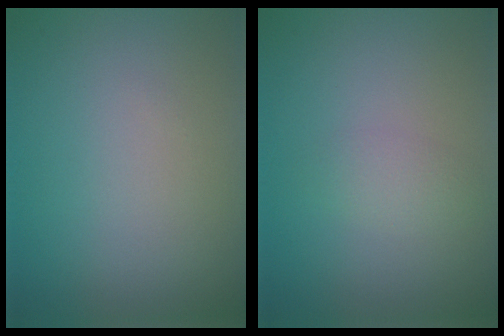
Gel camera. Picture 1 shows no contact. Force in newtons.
{"total": 1.4, "press": 1.4, "slide": 0.0}